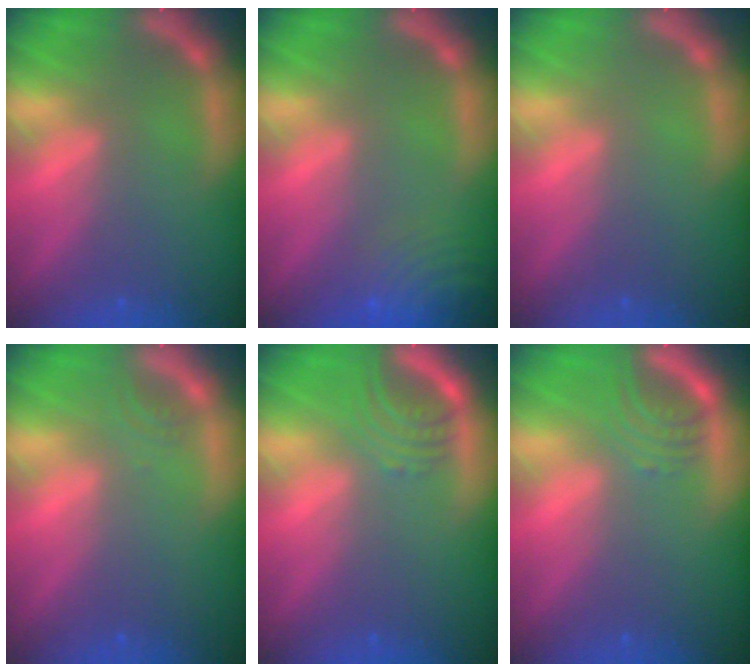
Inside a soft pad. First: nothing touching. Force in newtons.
{"total": 10.0}
{"total": 0.0}
{"total": 1.0}
{"total": 3.5}
{"total": 3.0}